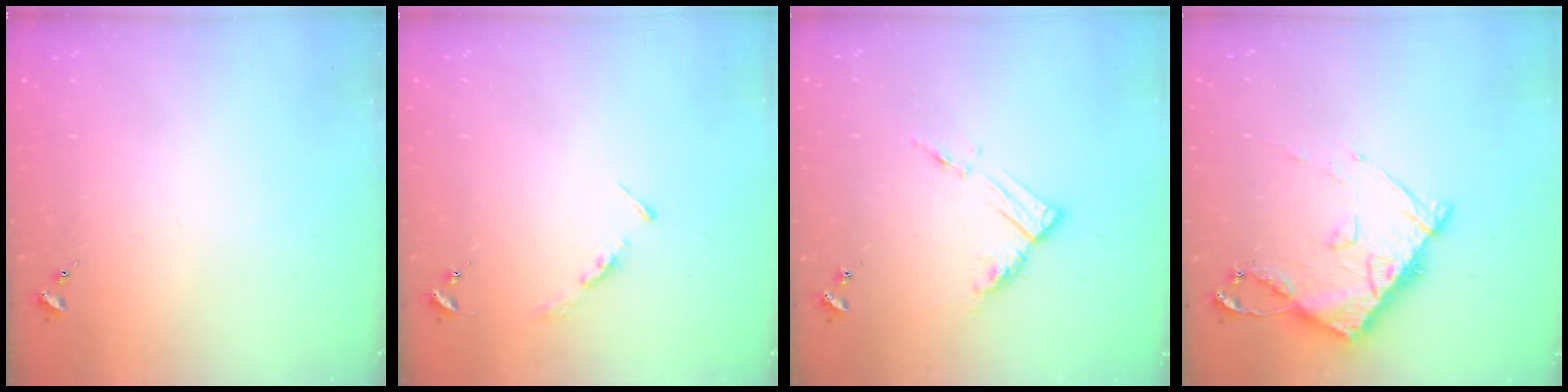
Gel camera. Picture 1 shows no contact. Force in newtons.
{"total": 3.5, "press": 3.5, "slide": 0.3}
{"total": 8.8, "press": 8.8, "slide": 0.6}
{"total": 10.7, "press": 10.7, "slide": 1.3}